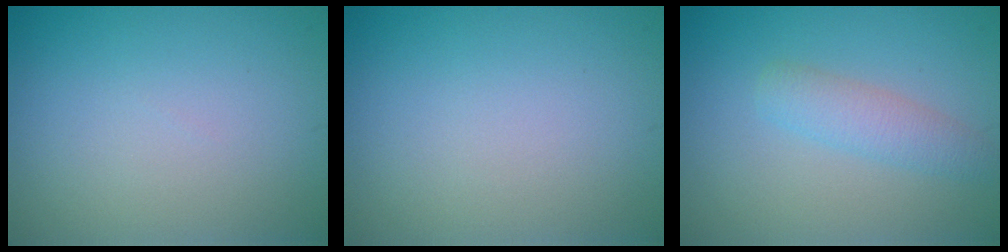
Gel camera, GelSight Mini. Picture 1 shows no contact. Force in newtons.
{"total": 0.0}
{"total": 2.5, "press": 2.5, "slide": 0.1}